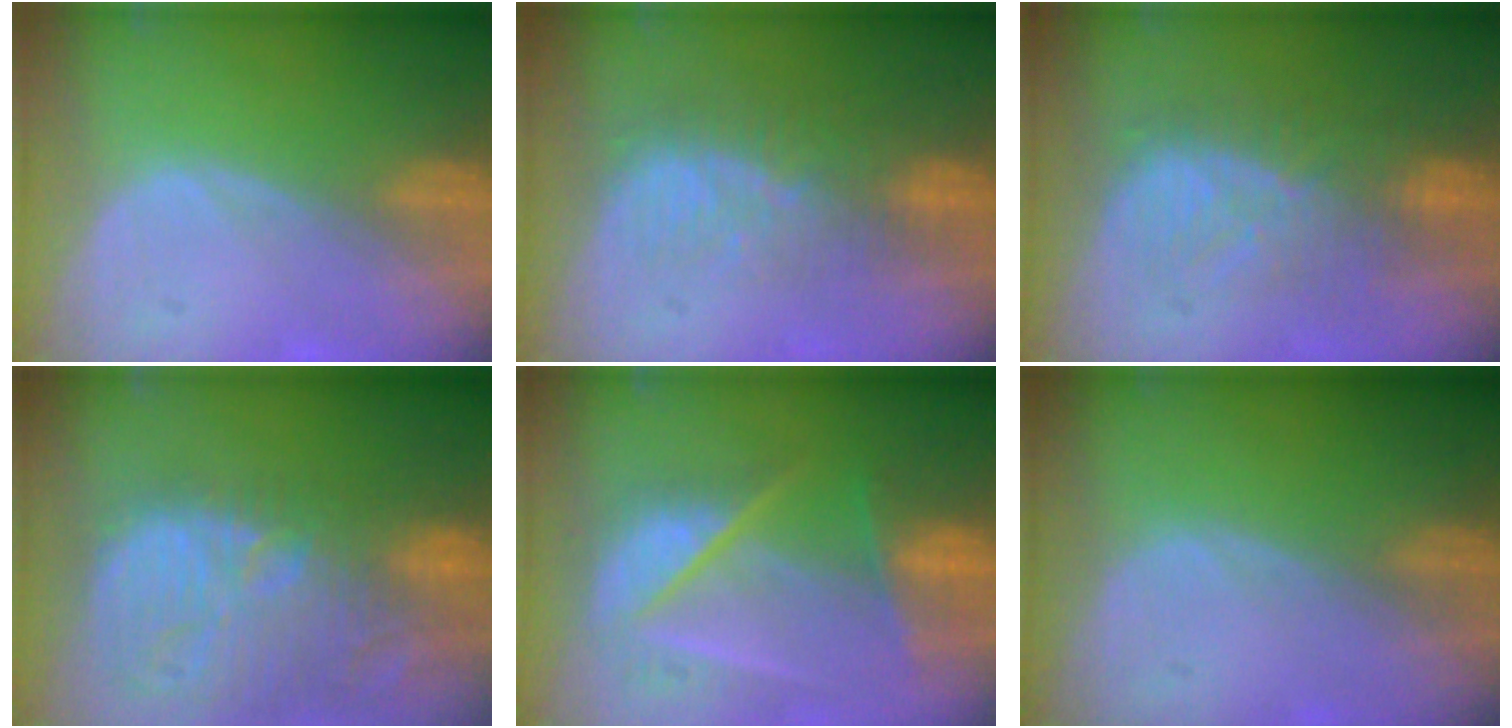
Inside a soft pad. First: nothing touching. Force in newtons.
{"total": 8.2, "press": 7.2, "slide": 3.8}
{"total": 8.4, "press": 8.2, "slide": 2.0}
{"total": 15.4, "press": 13.4, "slide": 7.5}
{"total": 9.9, "press": 8.3, "slide": 5.4}
{"total": 0.0}